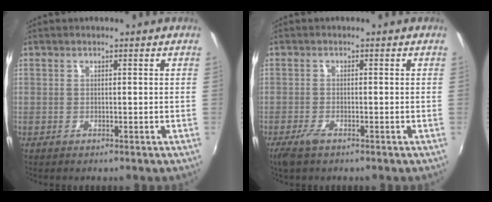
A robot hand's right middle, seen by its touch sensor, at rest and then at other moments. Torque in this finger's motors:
{"motor_torque": [0.40, -0.33, 0.05, 0.05]}